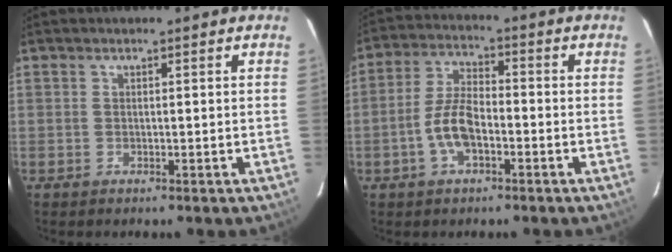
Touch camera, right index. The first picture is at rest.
{"total": 7.6, "force": [-2.8, 3.3, 6.3], "torque": [-0.132, 0.010, -0.051]}